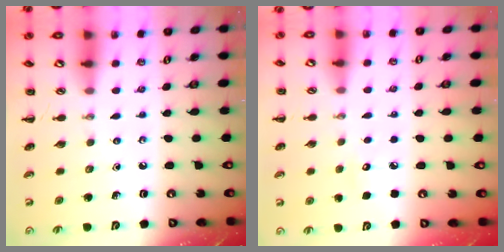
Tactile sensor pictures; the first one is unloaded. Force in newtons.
{"total": 3.8, "press": 3.6, "slide": 1.0}